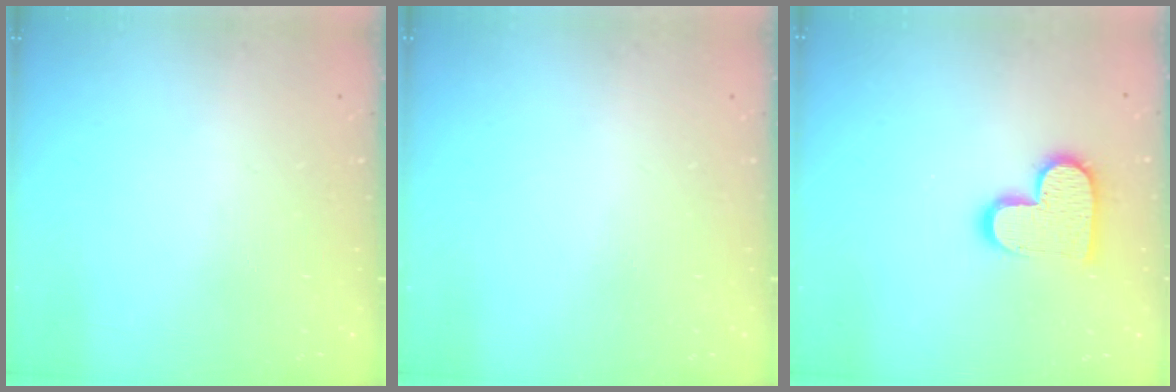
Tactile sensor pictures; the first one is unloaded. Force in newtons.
{"total": 0.0}
{"total": 13.5, "press": 13.5, "slide": 0.8}